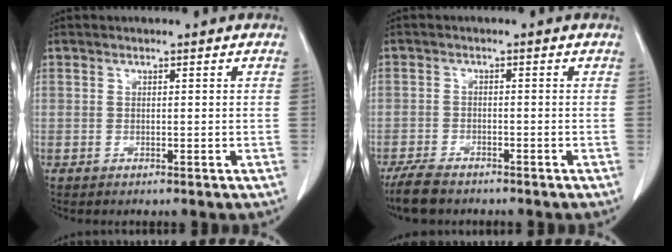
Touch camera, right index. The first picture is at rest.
{"total": 5.0, "force": [-4.2, 1.7, 2.1], "torque": [-0.039, -0.007, -0.071]}